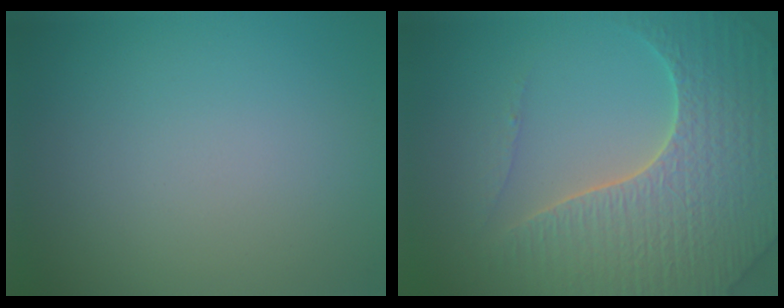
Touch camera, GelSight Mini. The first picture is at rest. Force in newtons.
{"total": 7.1, "press": 6.9, "slide": 1.8}